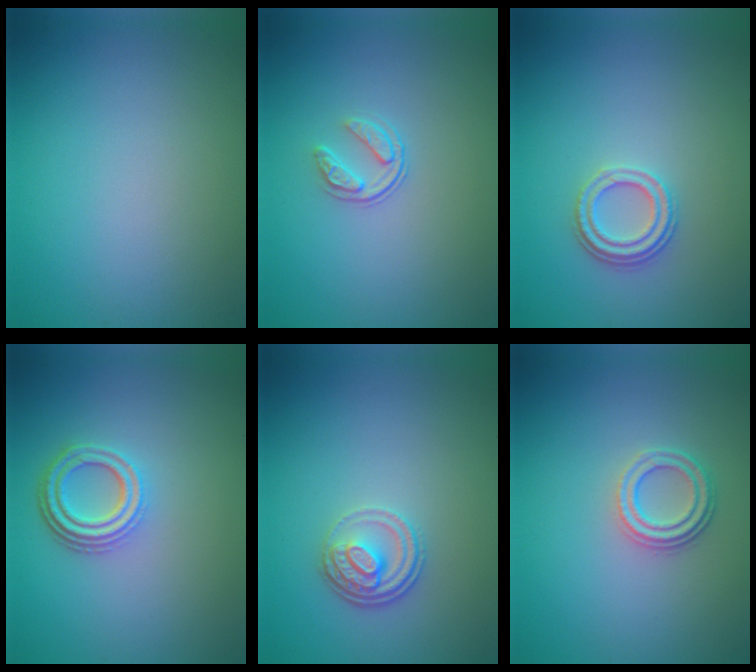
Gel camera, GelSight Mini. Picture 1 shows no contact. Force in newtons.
{"total": 1.7, "press": 1.1, "slide": 1.3}
{"total": 2.4, "press": 2.0, "slide": 1.3}
{"total": 3.7, "press": 2.9, "slide": 2.3}
{"total": 2.8, "press": 2.3, "slide": 1.7}
{"total": 2.8, "press": 2.3, "slide": 1.6}